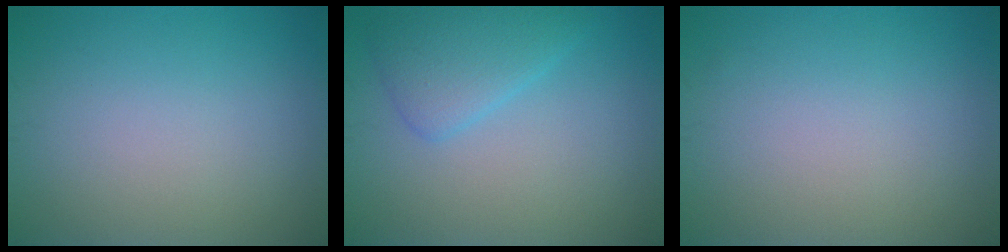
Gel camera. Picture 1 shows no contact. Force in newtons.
{"total": 3.3, "press": 3.3, "slide": 0.2}
{"total": 0.0}